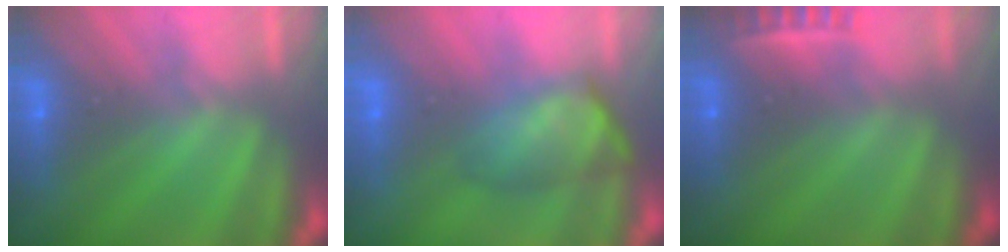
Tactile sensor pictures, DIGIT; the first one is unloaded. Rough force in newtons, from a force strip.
{"total": 4.5}
{"total": 2.3}